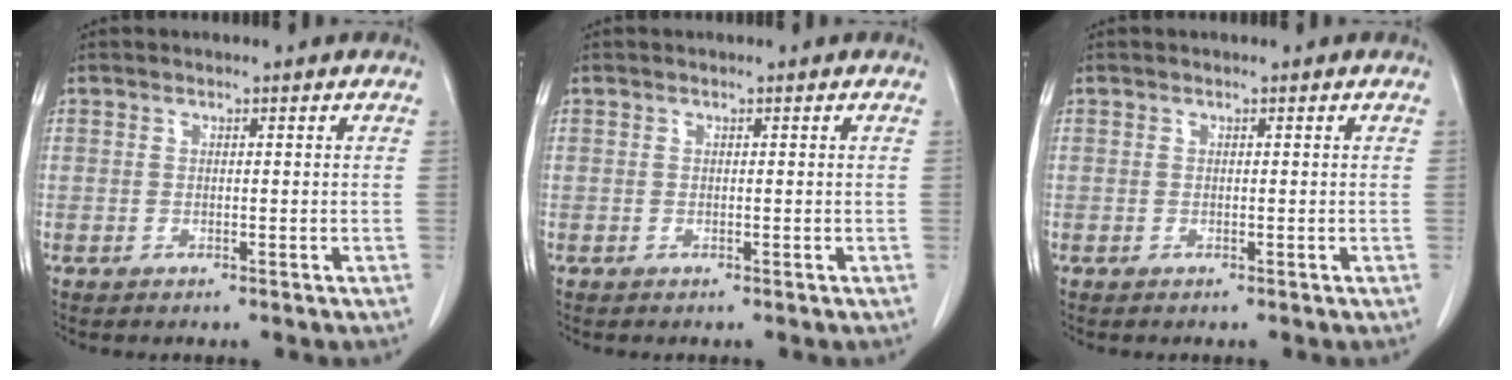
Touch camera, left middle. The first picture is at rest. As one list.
[{"total": 0.0}, {"total": 0.0}]